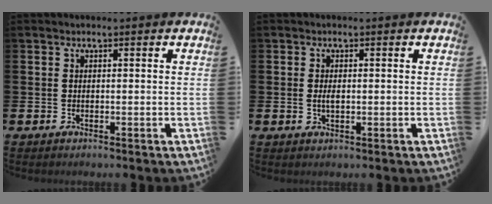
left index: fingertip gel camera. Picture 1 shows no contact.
{"total": 1.5, "force": [0.0, 0.7, 1.3], "torque": [-0.022, 0.002, -0.002]}